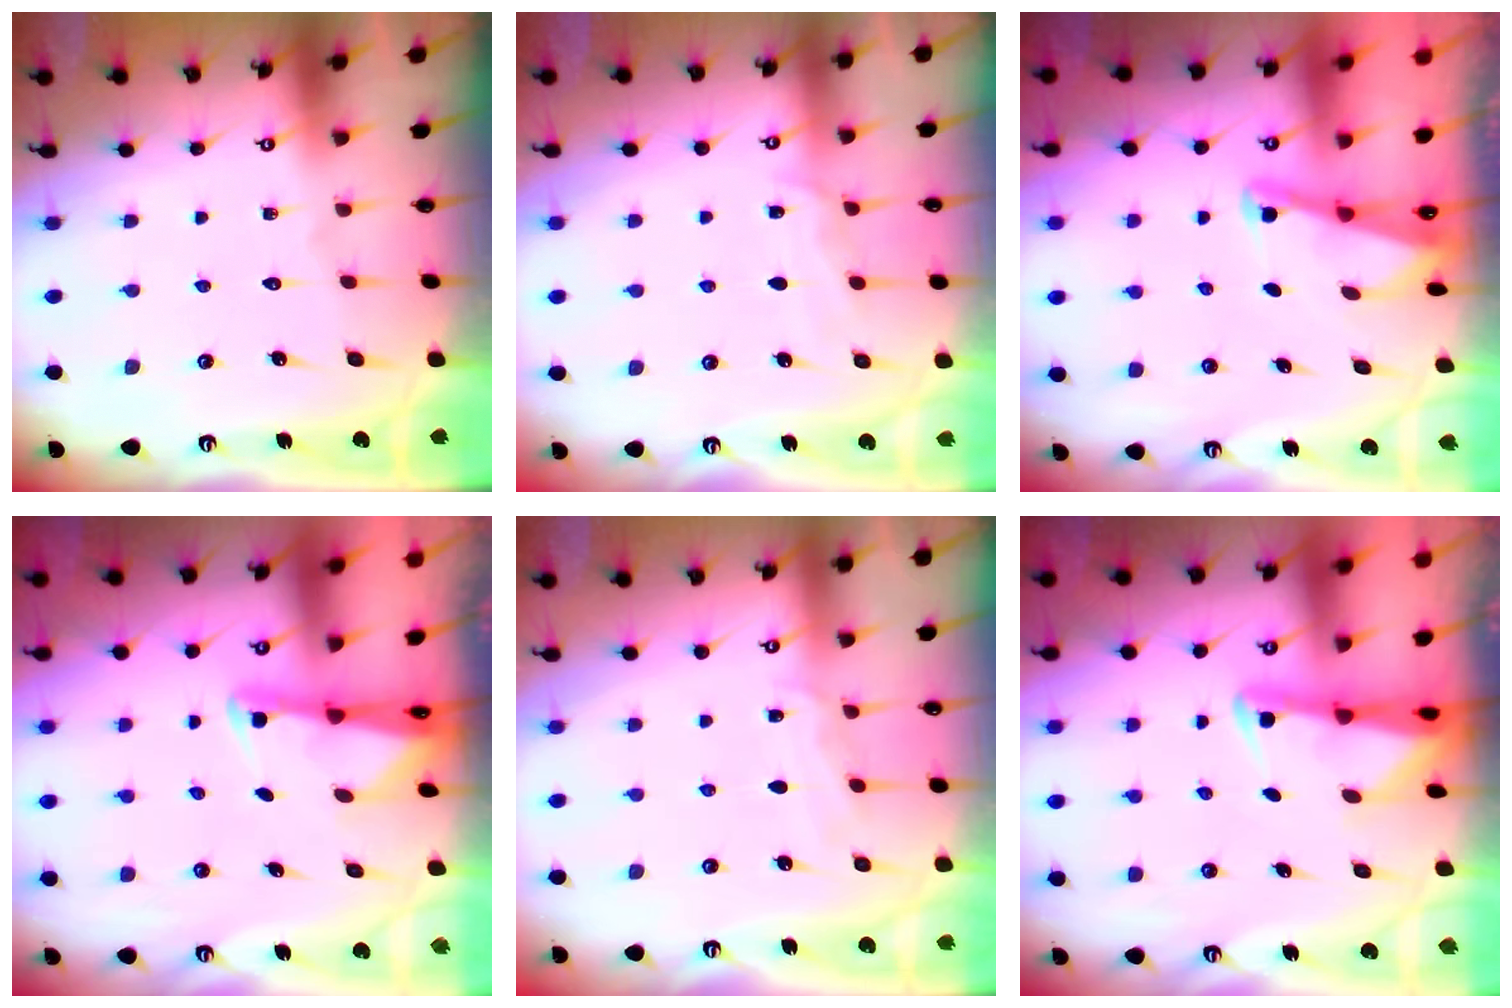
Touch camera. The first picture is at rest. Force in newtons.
{"total": 5.8, "press": 5.8, "slide": 0.5}
{"total": 2.1, "press": 2.0, "slide": 0.3}
{"total": 2.0, "press": 2.0, "slide": 0.3}
{"total": 5.0, "press": 5.0, "slide": 0.5}
{"total": 2.4, "press": 2.3, "slide": 0.4}